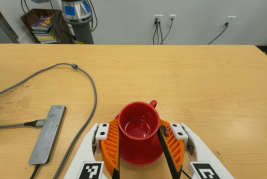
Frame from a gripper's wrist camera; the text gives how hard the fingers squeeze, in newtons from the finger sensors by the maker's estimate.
{"total": 5.3, "left": 5.4, "right": 5.2}